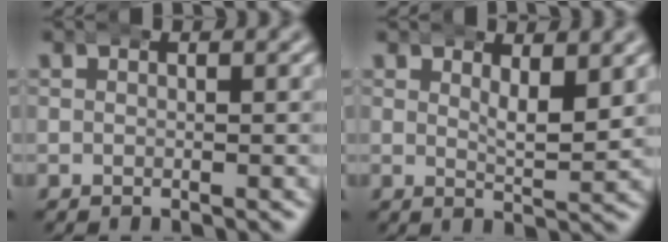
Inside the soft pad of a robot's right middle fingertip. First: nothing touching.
{"total": 2.8, "force": [1.8, 0.6, 2.0], "torque": [-0.032, -0.011, 0.032]}